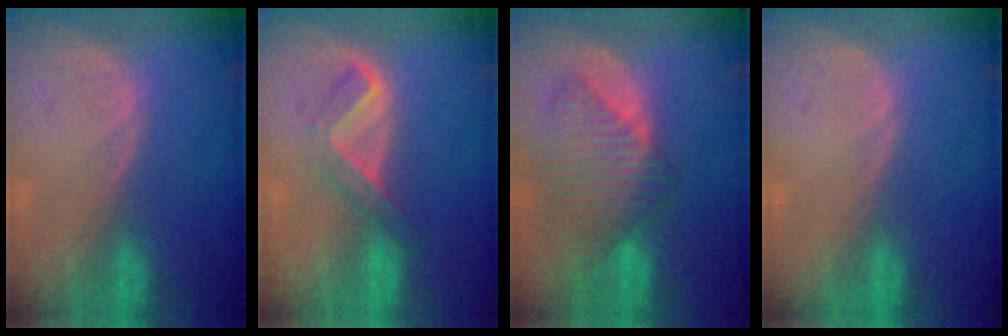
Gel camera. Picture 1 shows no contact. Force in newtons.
{"total": 5.3, "press": 4.4, "slide": 3.0}
{"total": 9.5, "press": 8.4, "slide": 4.6}
{"total": 0.0}